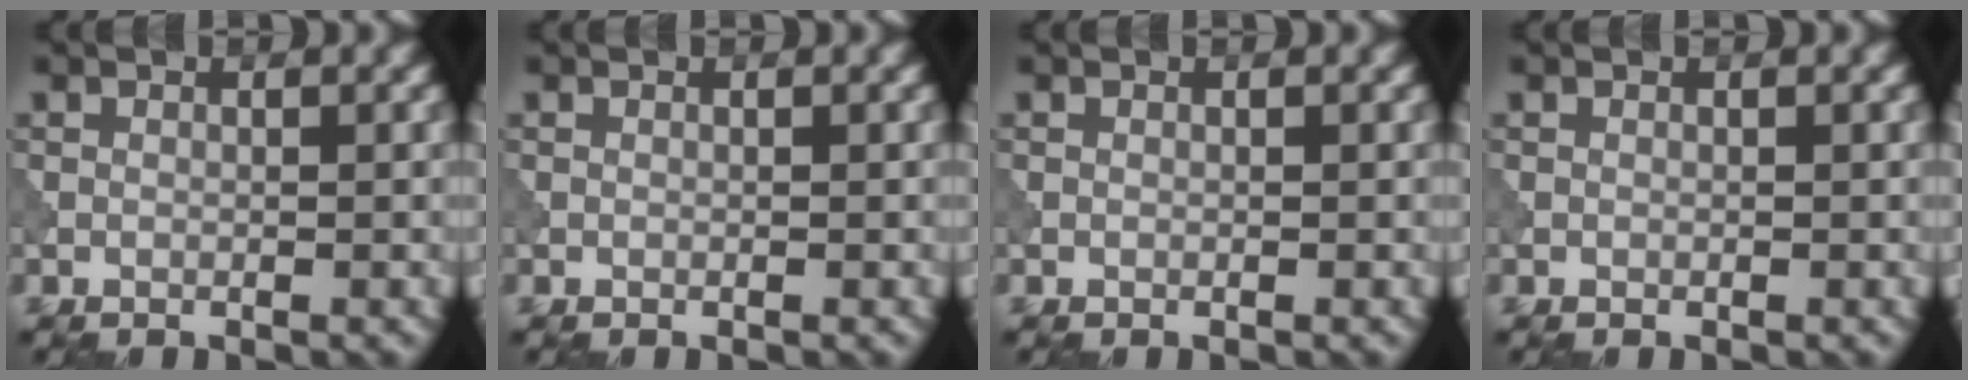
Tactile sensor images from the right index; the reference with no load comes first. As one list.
[{"total": 0.0}, {"total": 0.0}, {"total": 0.0}]